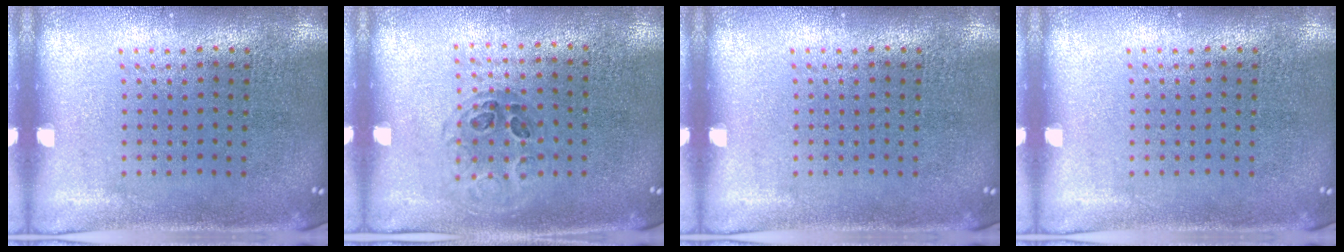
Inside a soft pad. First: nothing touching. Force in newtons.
{"total": 1.0, "press": 0.7, "slide": 0.6}
{"total": 0.0}
{"total": 0.0}